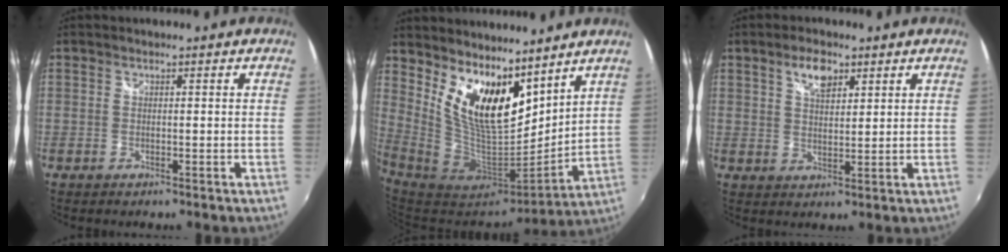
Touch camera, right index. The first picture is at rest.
{"total": 13.8, "force": [8.6, 6.0, 9.0], "torque": [-0.156, -0.009, 0.164]}
{"total": 5.2, "force": [2.9, 2.4, 3.5], "torque": [-0.058, 0.008, 0.052]}